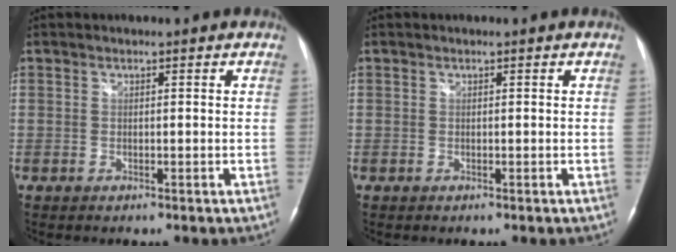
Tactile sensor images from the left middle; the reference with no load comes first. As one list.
[{"total": 0.0}]